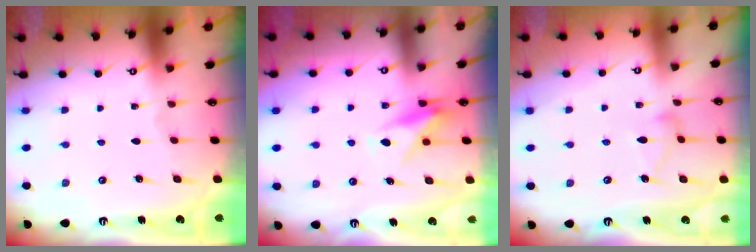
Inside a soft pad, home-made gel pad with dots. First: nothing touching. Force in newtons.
{"total": 9.4, "press": 9.4, "slide": 0.7}
{"total": 7.9, "press": 7.9, "slide": 0.2}